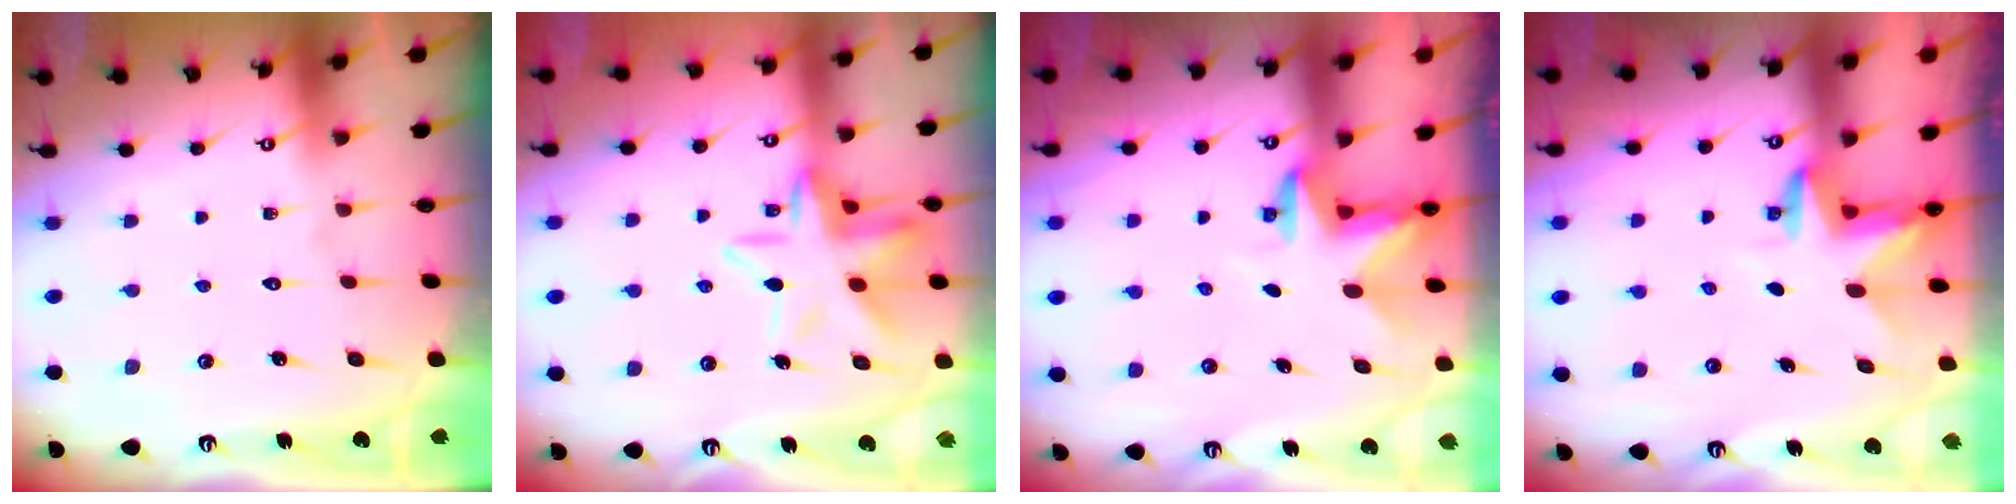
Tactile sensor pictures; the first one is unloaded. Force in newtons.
{"total": 12.6, "press": 12.6, "slide": 1.1}
{"total": 2.9, "press": 2.9, "slide": 0.1}
{"total": 3.2, "press": 3.2, "slide": 0.1}